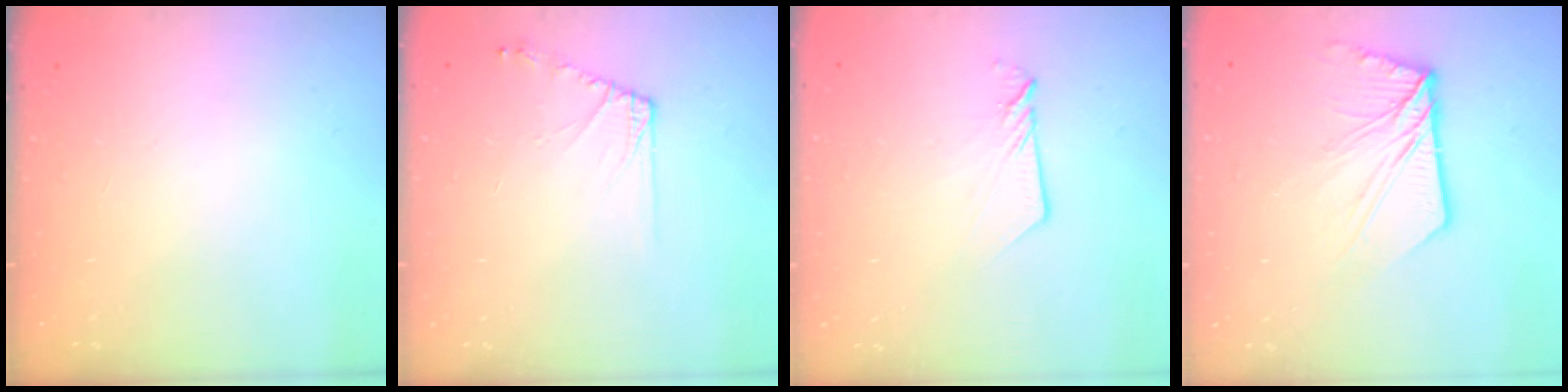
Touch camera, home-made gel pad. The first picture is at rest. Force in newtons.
{"total": 6.5, "press": 6.4, "slide": 1.1}
{"total": 4.5, "press": 4.5, "slide": 0.3}
{"total": 11.5, "press": 11.4, "slide": 1.0}